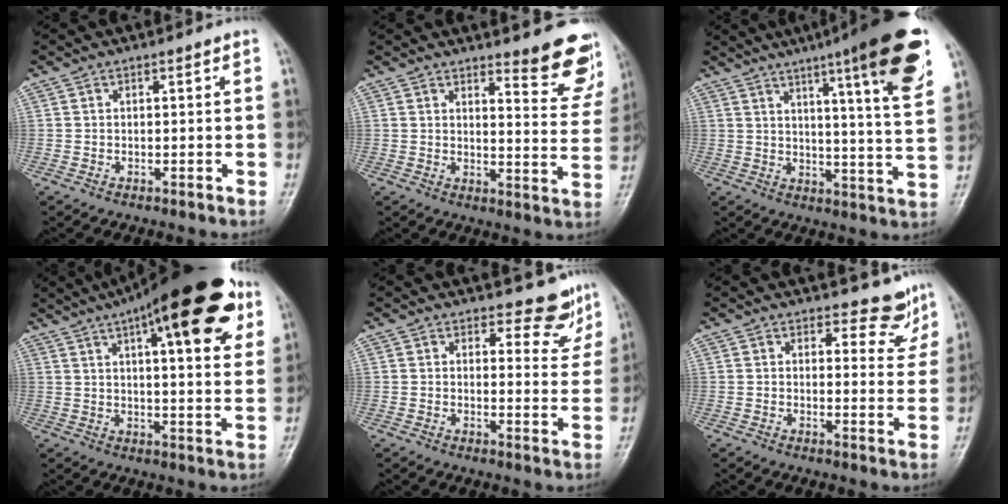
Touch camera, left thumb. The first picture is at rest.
{"total": 11.3, "force": [9.1, 2.6, 6.1], "torque": [-0.040, -0.074, 0.100]}
{"total": 19.6, "force": [11.1, 2.1, 16.1], "torque": [-0.205, -0.043, 0.146]}
{"total": 23.7, "force": [12.2, 7.2, 19.1], "torque": [-0.255, -0.007, 0.170]}
{"total": 6.5, "force": [5.8, 2.7, 0.8], "torque": [0.018, -0.051, 0.059]}
{"total": 6.0, "force": [5.6, 2.4, 0.1], "torque": [0.028, -0.050, 0.053]}